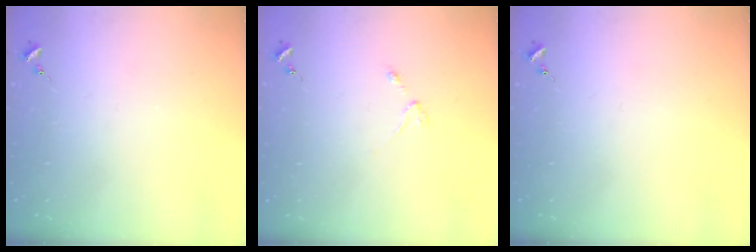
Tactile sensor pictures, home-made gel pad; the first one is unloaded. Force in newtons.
{"total": 2.9, "press": 2.8, "slide": 0.4}
{"total": 0.0}